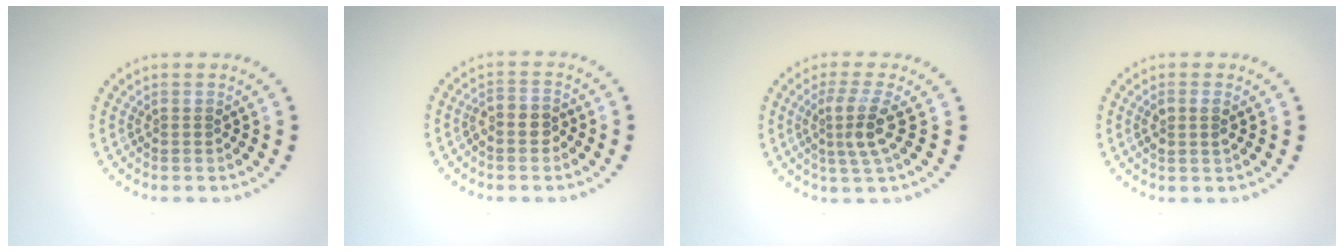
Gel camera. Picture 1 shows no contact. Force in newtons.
{"total": 2.1, "press": 1.9, "slide": 0.9}
{"total": 3.0, "press": 2.3, "slide": 1.9}
{"total": 1.4, "press": 1.3, "slide": 0.5}